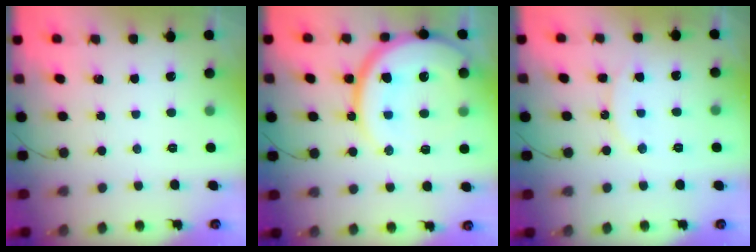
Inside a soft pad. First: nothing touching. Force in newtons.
{"total": 21.4, "press": 21.3, "slide": 2.1}
{"total": 9.6, "press": 9.6, "slide": 0.8}